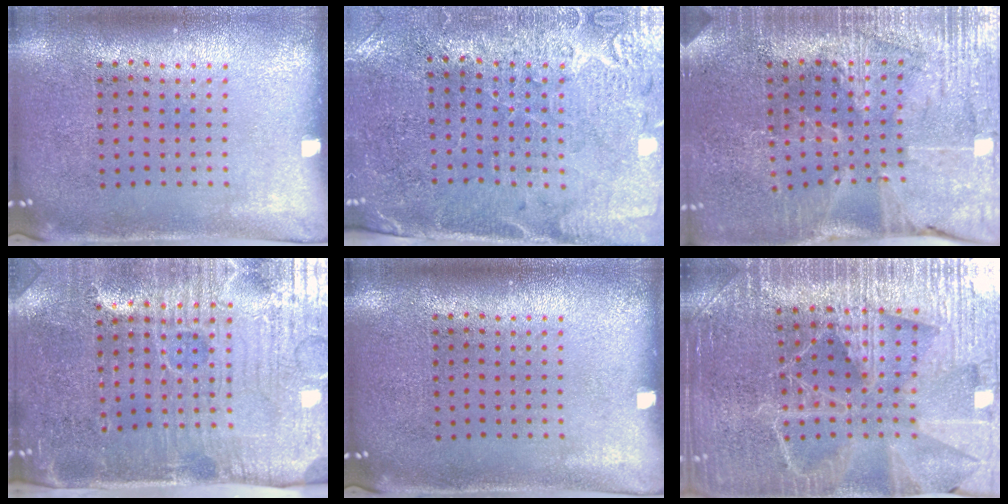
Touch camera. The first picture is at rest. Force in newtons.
{"total": 3.0, "press": 2.9, "slide": 1.0}
{"total": 3.4, "press": 3.3, "slide": 0.7}
{"total": 5.1, "press": 4.5, "slide": 2.5}
{"total": 0.0}
{"total": 4.6, "press": 4.4, "slide": 1.5}